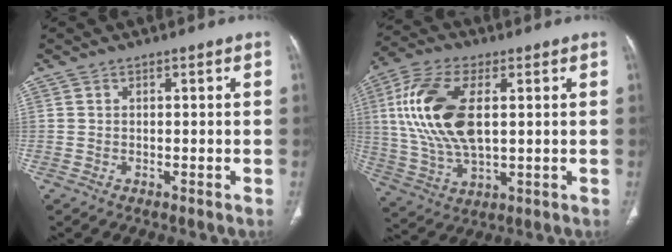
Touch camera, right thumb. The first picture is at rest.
{"total": 17.2, "force": [3.0, 8.6, 14.6], "torque": [-0.306, -0.001, 0.060]}